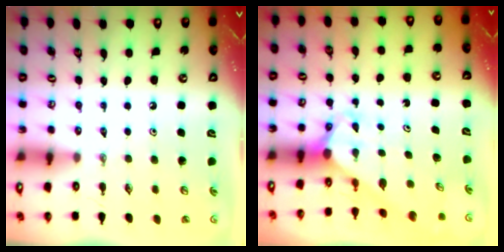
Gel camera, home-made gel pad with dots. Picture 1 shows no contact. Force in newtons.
{"total": 3.0, "press": 3.0, "slide": 0.2}